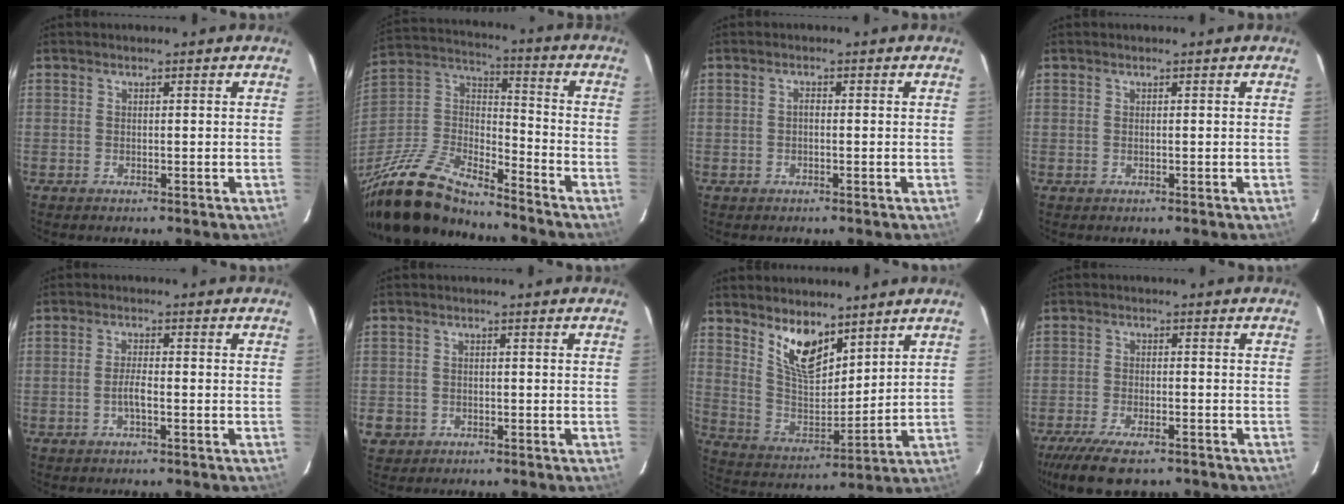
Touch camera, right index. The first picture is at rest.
{"total": 21.2, "force": [-17.2, 6.3, 10.6], "torque": [-0.231, -0.005, -0.321]}
{"total": 0.8, "force": [-0.3, 0.4, 0.6], "torque": [-0.010, 0.006, -0.006]}
{"total": 0.0}
{"total": 2.5, "force": [-1.1, 0.3, 2.2], "torque": [-0.044, 0.002, -0.021]}
{"total": 3.9, "force": [-1.3, 3.6, 0.8], "torque": [-0.029, 0.007, -0.014]}
{"total": 11.2, "force": [7.6, 4.7, 6.7], "torque": [-0.122, -0.005, 0.153]}
{"total": 12.0, "force": [-9.2, 3.9, 6.7], "torque": [-0.158, -0.034, -0.158]}